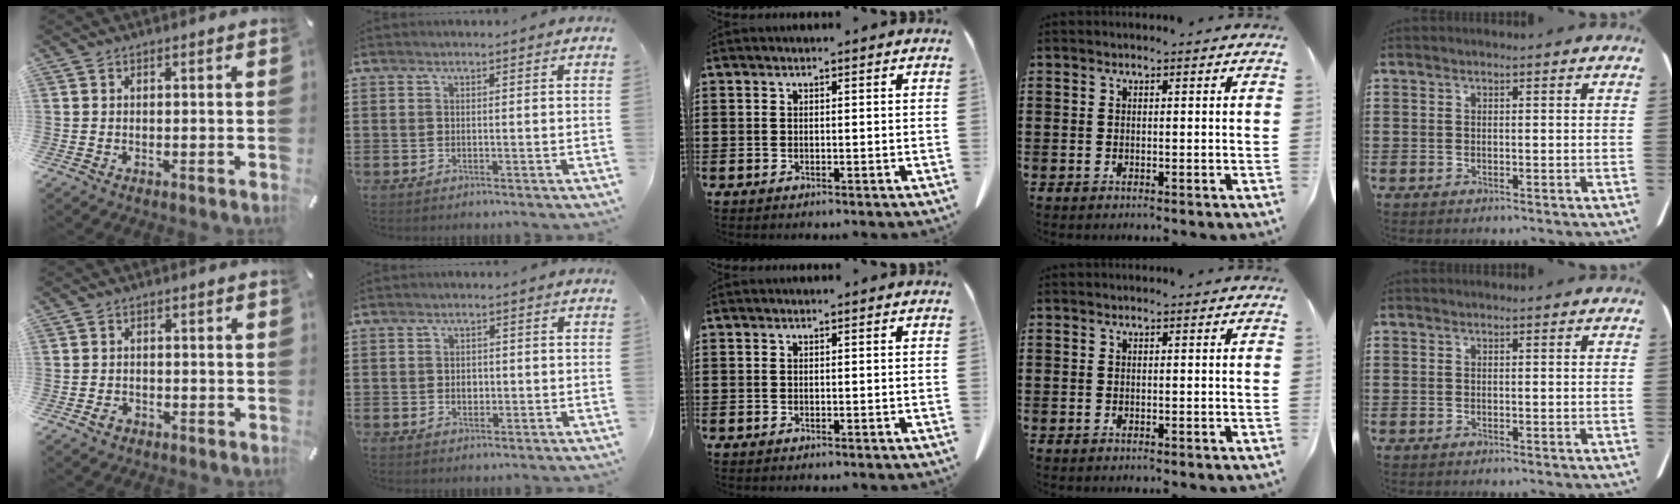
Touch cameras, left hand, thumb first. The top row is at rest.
{"thumb": {"total": 1.9, "force": [-1.2, 1.3, 0.6], "torque": [-0.012, 0.005, -0.025]}, "index": {"total": 1.7, "force": [0.0, 1.2, 1.2], "torque": [-0.025, 0.006, -0.002]}}